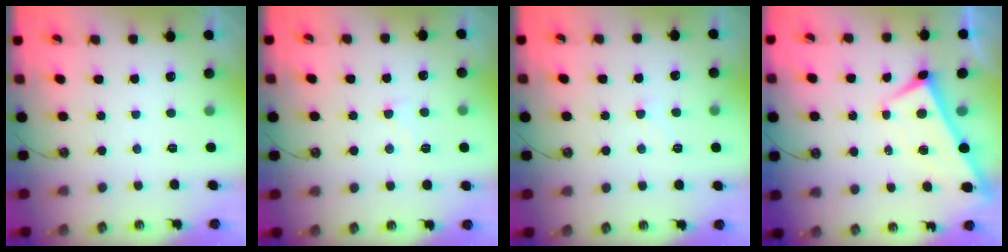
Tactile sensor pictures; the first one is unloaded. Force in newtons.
{"total": 3.9, "press": 3.9, "slide": 0.5}
{"total": 2.2, "press": 2.1, "slide": 0.6}
{"total": 1.9, "press": 1.9, "slide": 0.2}